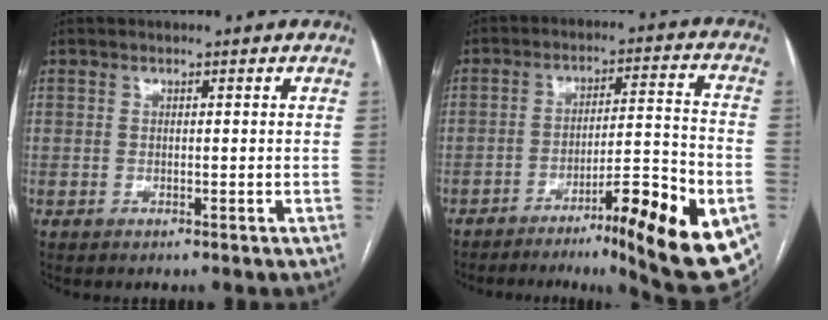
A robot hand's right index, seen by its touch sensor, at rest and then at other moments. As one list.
[{"total": 19.7, "force": [-10.3, 2.3, 16.7], "torque": [-0.160, 0.011, -0.145]}]